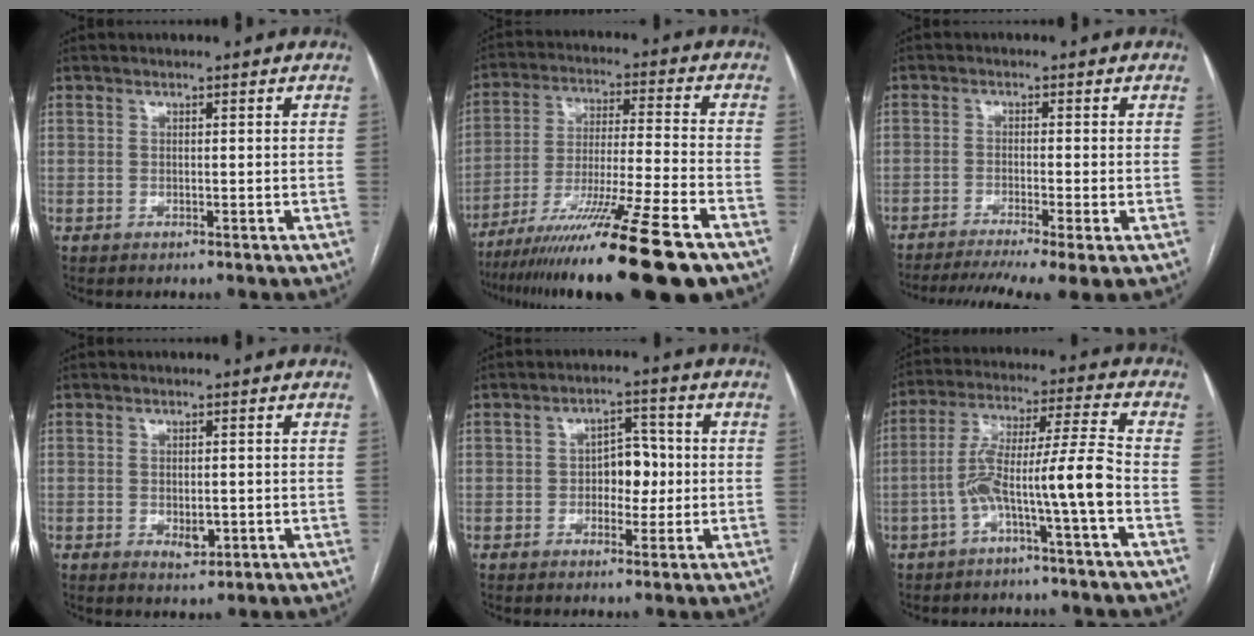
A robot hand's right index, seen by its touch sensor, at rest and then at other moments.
{"total": 20.7, "force": [-14.8, -0.9, 14.5], "torque": [-0.224, -0.044, -0.248]}
{"total": 10.6, "force": [-7.8, 0.1, 7.2], "torque": [-0.108, -0.014, -0.121]}
{"total": 2.6, "force": [-0.6, 1.5, 2.1], "torque": [-0.030, -0.002, -0.002]}
{"total": 5.3, "force": [-0.4, 3.2, 4.2], "torque": [-0.056, 0.016, -0.005]}
{"total": 10.0, "force": [-3.8, -0.7, 9.3], "torque": [-0.171, 0.035, -0.065]}